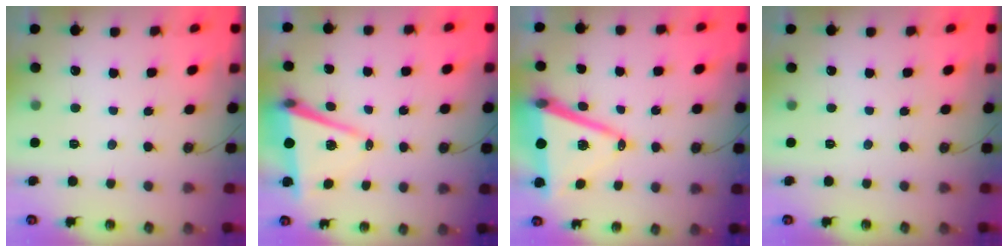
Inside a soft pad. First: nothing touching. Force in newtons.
{"total": 9.1, "press": 8.0, "slide": 4.4}
{"total": 15.2, "press": 14.7, "slide": 4.0}
{"total": 0.0}